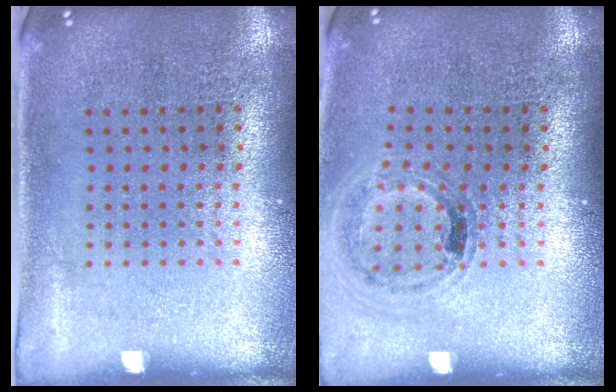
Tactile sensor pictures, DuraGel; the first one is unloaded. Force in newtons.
{"total": 0.9, "press": 0.9, "slide": 0.1}